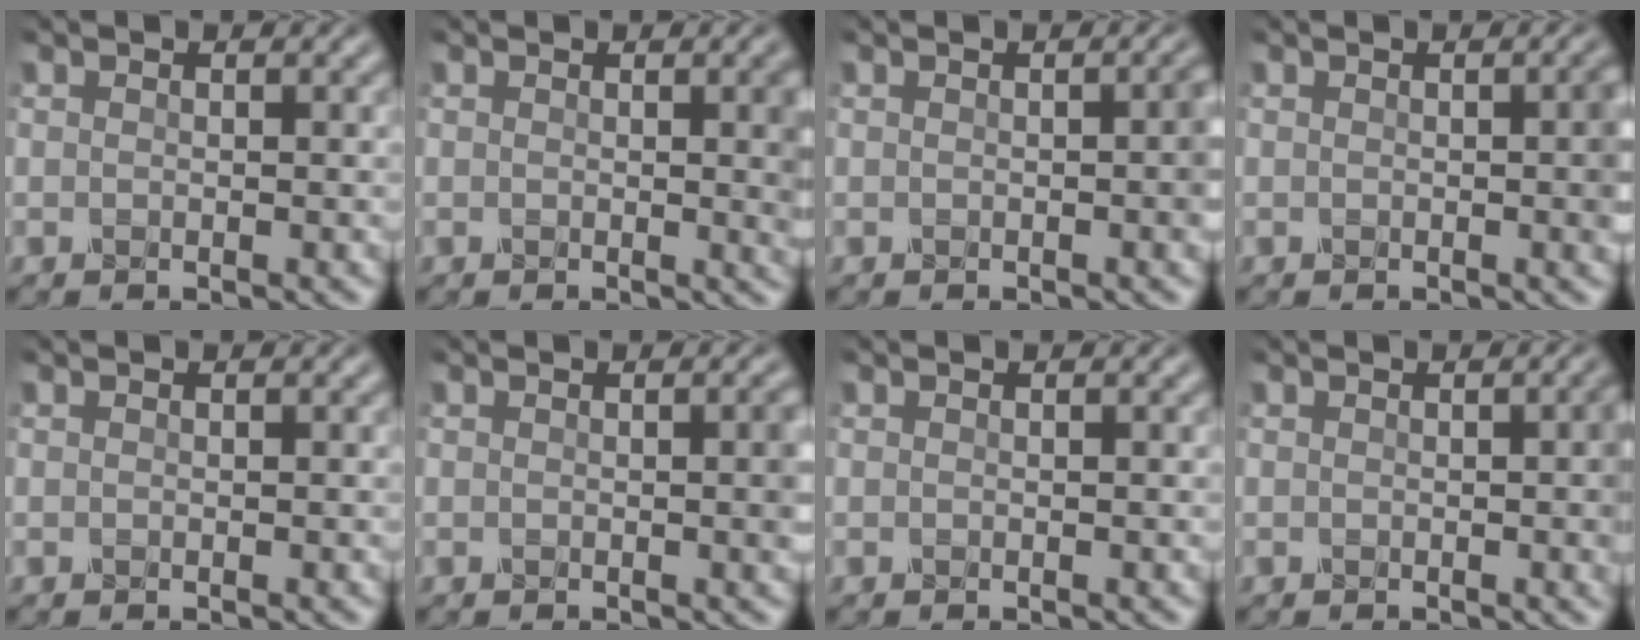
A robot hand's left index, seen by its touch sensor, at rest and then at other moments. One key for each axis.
{"total": 3.2, "fx": 0.3, "fy": 0.9, "fz": 3.1, "tx": -0.027, "ty": 0.003, "tz": 0.001}
{"total": 1.8, "fx": 0.0, "fy": 0.3, "fz": 1.8, "tx": -0.022, "ty": 0.003, "tz": -0.001}
{"total": 2.1, "fx": 0.0, "fy": 0.4, "fz": 2.0, "tx": -0.022, "ty": 0.002, "tz": -0.001}
{"total": 0.0}
{"total": 1.9, "fx": 0.0, "fy": 0.4, "fz": 1.9, "tx": -0.019, "ty": 0.002, "tz": -0.002}
{"total": 0.0}
{"total": 3.6, "fx": 0.0, "fy": 1.0, "fz": 3.4, "tx": -0.030, "ty": 0.006, "tz": -0.003}